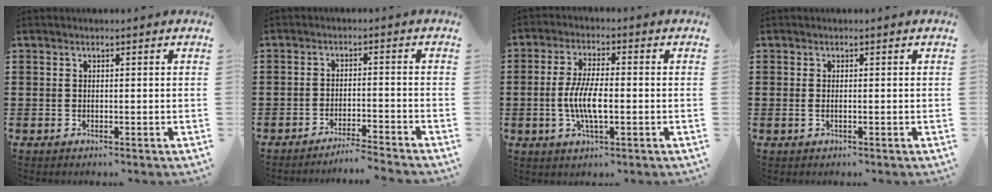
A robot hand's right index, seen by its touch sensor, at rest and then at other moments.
{"total": 3.2, "force": [-3.1, -0.6, 0.4], "torque": [-0.011, -0.005, -0.065]}
{"total": 6.4, "force": [-1.2, 1.9, 6.0], "torque": [-0.131, -0.004, -0.029]}
{"total": 0.6, "force": [-0.1, 0.1, 0.6], "torque": [-0.012, -0.003, -0.001]}